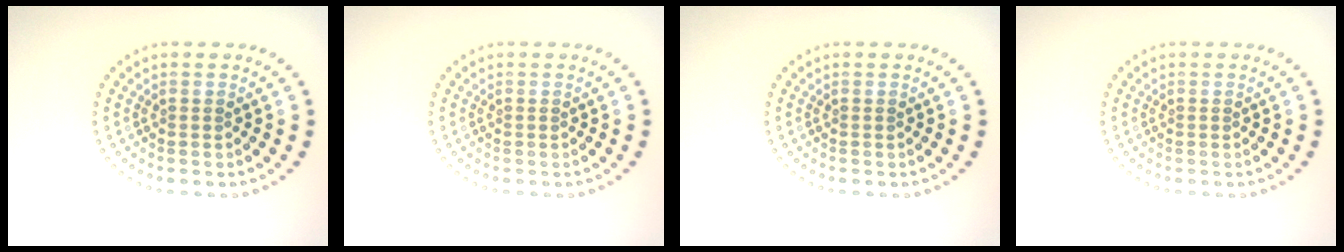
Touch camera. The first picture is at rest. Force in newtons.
{"total": 0.0}
{"total": 0.0}
{"total": 0.0}